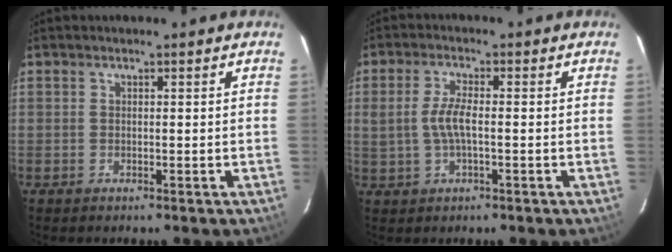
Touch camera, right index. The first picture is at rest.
{"total": 4.7, "force": [-0.4, 1.5, 4.5], "torque": [-0.087, 0.000, -0.003]}